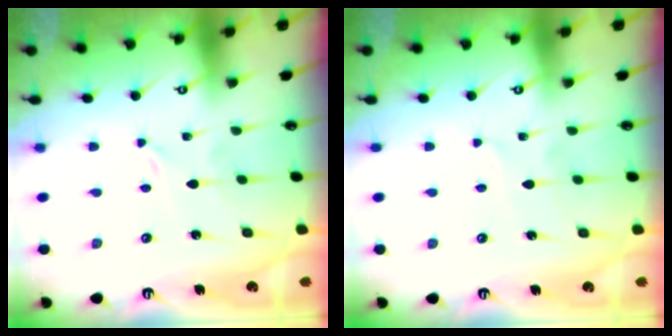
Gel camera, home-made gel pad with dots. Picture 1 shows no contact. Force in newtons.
{"total": 2.2, "press": 2.2, "slide": 0.3}